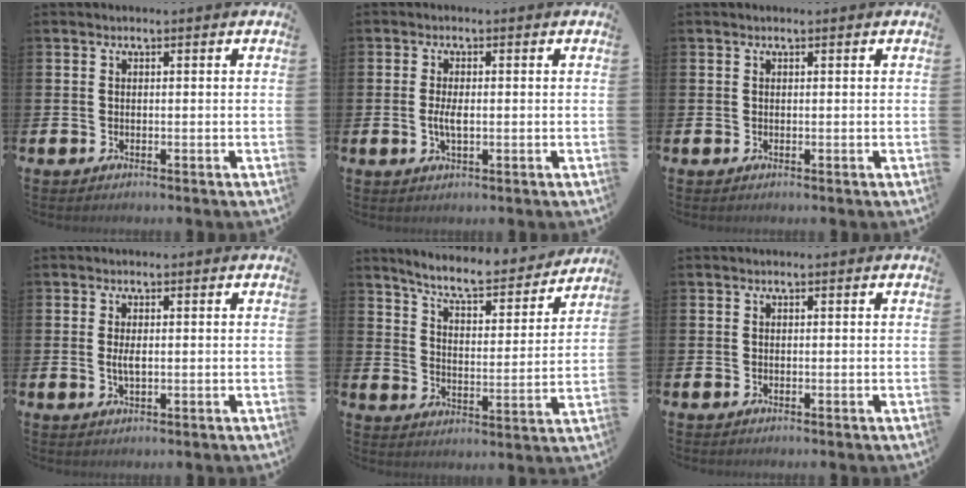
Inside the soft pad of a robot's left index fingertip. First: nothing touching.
{"total": 2.7, "force": [-0.2, 1.1, 2.5], "torque": [-0.043, -0.001, -0.005]}
{"total": 0.0}
{"total": 2.0, "force": [0.1, 0.8, 1.9], "torque": [-0.032, 0.001, -0.001]}
{"total": 7.7, "force": [7.2, 1.0, 2.7], "torque": [-0.078, -0.050, 0.121]}
{"total": 0.0}